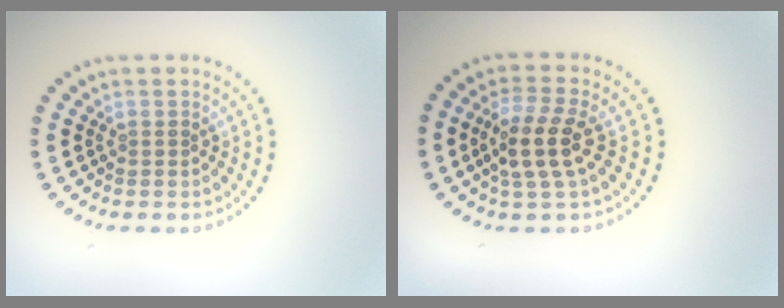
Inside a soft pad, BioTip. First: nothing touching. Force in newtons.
{"total": 3.7, "press": 3.4, "slide": 1.5}